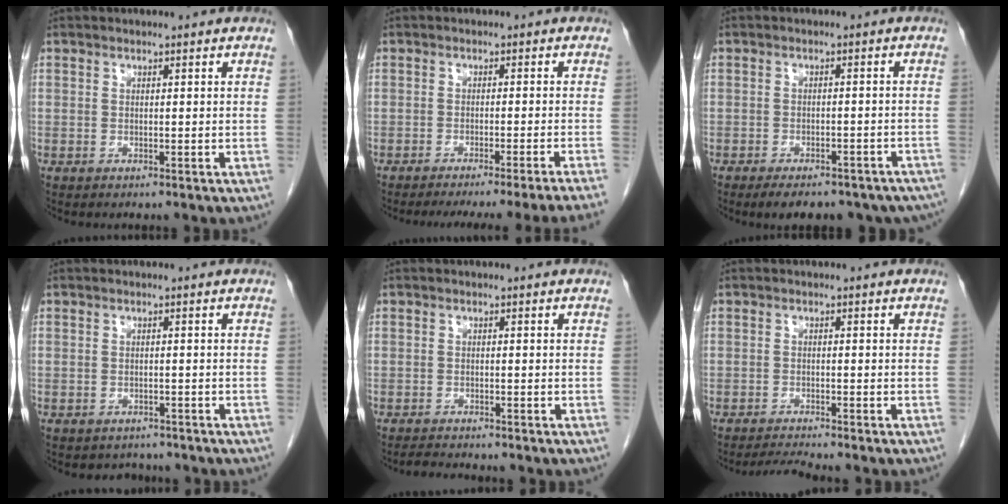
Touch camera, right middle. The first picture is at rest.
{"total": 15.2, "force": [-13.5, -2.5, 6.5], "torque": [-0.054, -0.034, -0.170]}
{"total": 14.7, "force": [-11.9, 5.7, 6.5], "torque": [-0.084, 0.011, -0.134]}
{"total": 2.5, "force": [-2.1, 1.2, -0.2], "torque": [-0.001, 0.002, -0.032]}
{"total": 1.9, "force": [-1.8, -0.2, 0.4], "torque": [-0.013, -0.011, -0.032]}
{"total": 2.4, "force": [-2.1, -1.1, 0.2], "torque": [-0.013, -0.016, -0.039]}